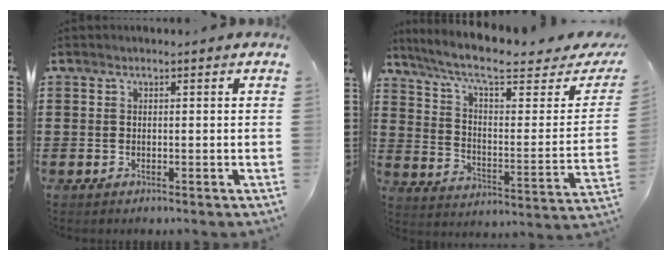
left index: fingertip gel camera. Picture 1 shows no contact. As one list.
[{"total": 9.5, "force": [7.3, 1.7, 5.8], "torque": [-0.134, -0.044, 0.123]}]